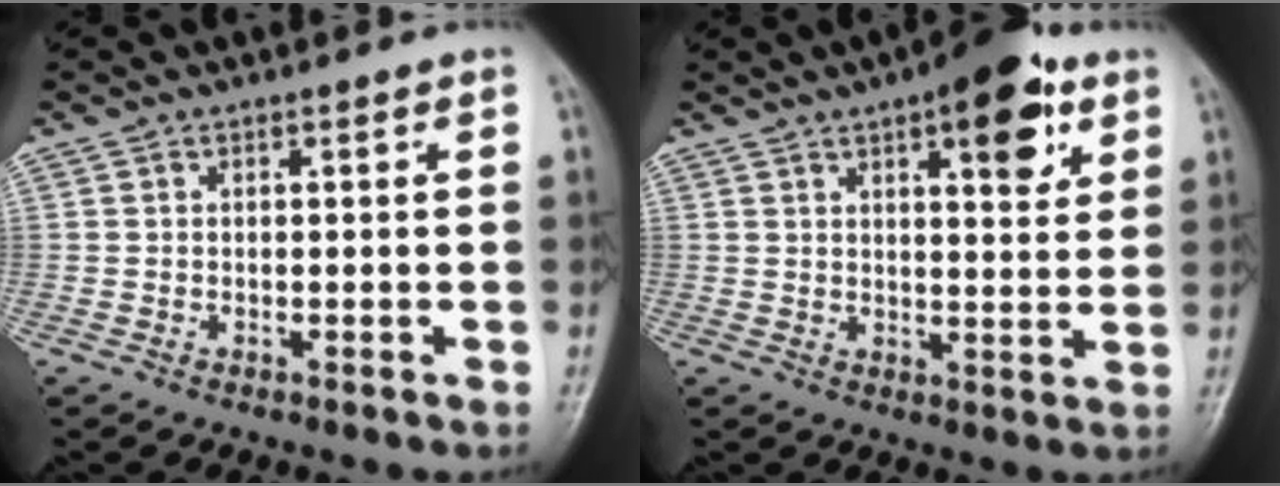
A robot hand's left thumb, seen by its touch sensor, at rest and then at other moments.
{"total": 12.1, "force": [5.9, 4.7, 9.4], "torque": [-0.095, -0.018, 0.075]}